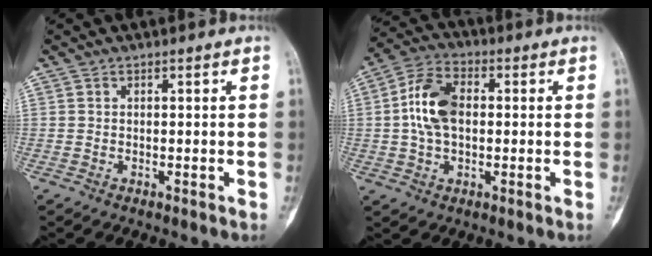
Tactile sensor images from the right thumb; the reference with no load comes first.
{"total": 10.1, "force": [0.6, 6.3, 7.9], "torque": [-0.154, 0.021, 0.007]}